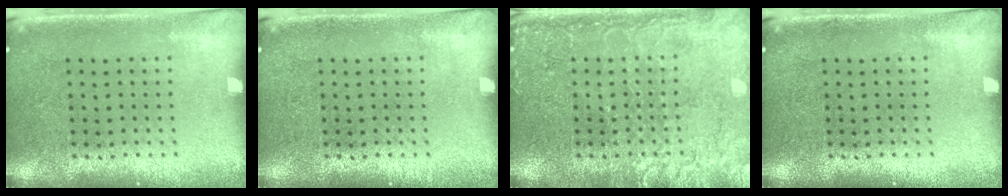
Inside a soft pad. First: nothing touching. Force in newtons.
{"total": 0.0}
{"total": 4.2, "press": 4.2, "slide": 0.5}
{"total": 0.0}